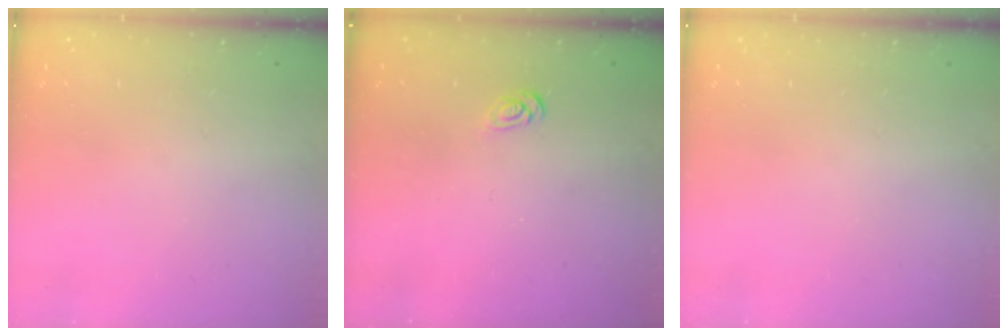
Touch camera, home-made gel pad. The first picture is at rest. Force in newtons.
{"total": 2.6, "press": 2.6, "slide": 0.4}
{"total": 0.0}